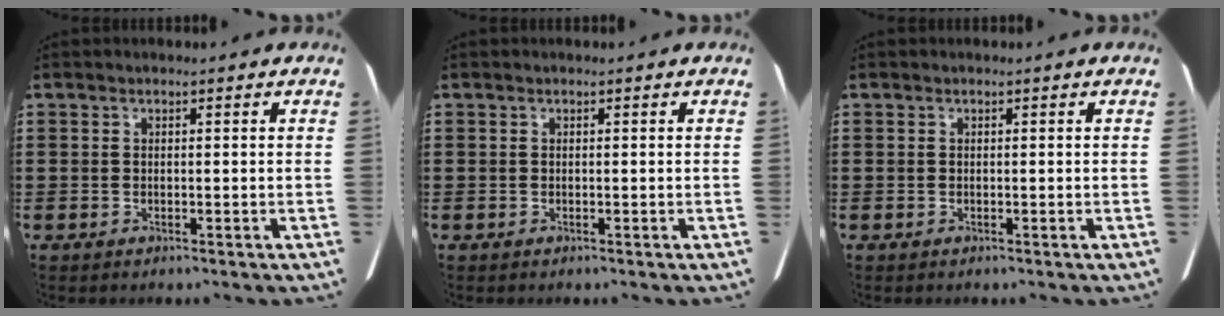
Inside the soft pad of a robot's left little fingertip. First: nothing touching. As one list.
[{"total": 0.0}, {"total": 0.0}]